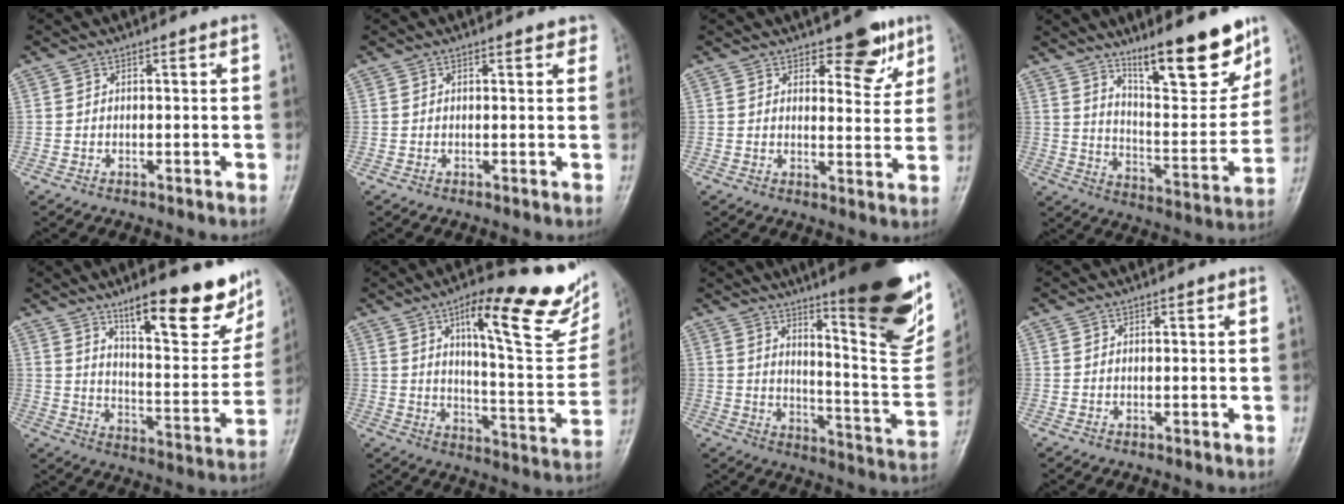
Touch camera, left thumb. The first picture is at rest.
{"total": 1.6, "force": [1.2, 0.8, 0.7], "torque": [0.006, -0.003, 0.008]}
{"total": 7.2, "force": [4.6, 3.4, 4.2], "torque": [-0.023, -0.029, 0.061]}
{"total": 17.6, "force": [12.4, 4.5, 11.7], "torque": [-0.136, -0.085, 0.204]}
{"total": 19.3, "force": [12.9, 5.5, 13.2], "torque": [-0.141, -0.080, 0.200]}
{"total": 23.8, "force": [13.2, 6.5, 18.7], "torque": [-0.217, -0.047, 0.195]}
{"total": 26.1, "force": [15.8, 5.2, 20.2], "torque": [-0.251, -0.087, 0.225]}
{"total": 0.0}